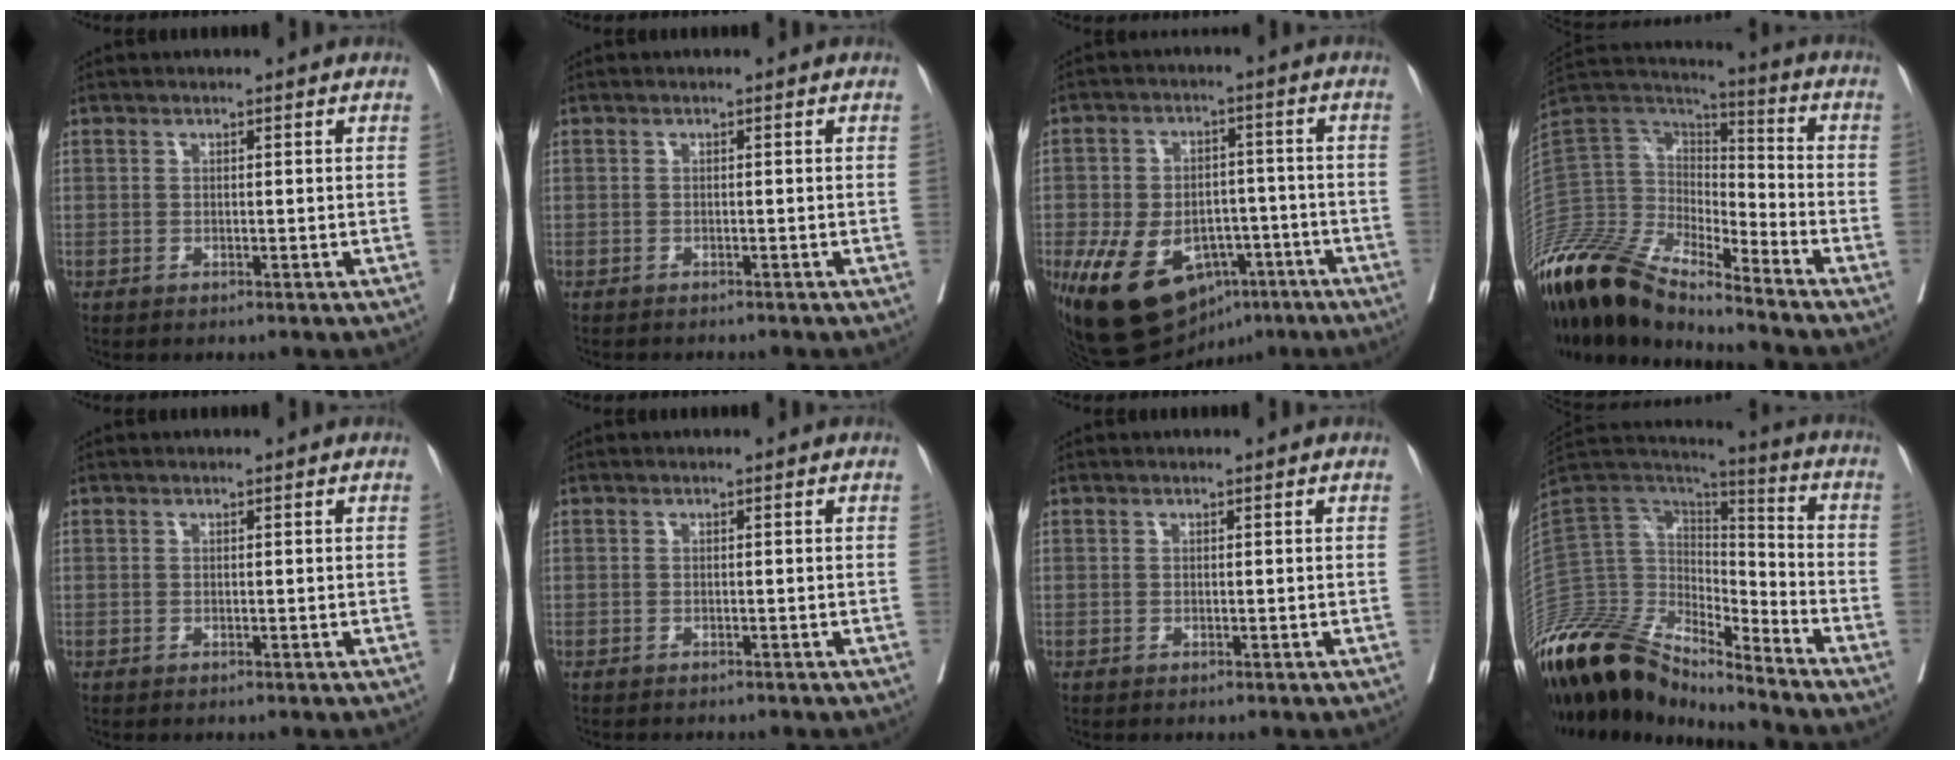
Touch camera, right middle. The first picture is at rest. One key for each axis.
{"total": 2.2, "fx": -2.1, "fy": 0.3, "fz": 0.8, "tx": -0.010, "ty": -0.003, "tz": -0.026}
{"total": 19.0, "fx": -9.4, "fy": 11.4, "fz": 12.0, "tx": -0.252, "ty": 0.002, "tz": -0.135}
{"total": 23.9, "fx": -19.6, "fy": 5.8, "fz": 12.5, "tx": -0.292, "ty": 0.001, "tz": -0.372}
{"total": 0.0}
{"total": 1.8, "fx": -1.7, "fy": 0.3, "fz": 0.7, "tx": -0.010, "ty": -0.003, "tz": -0.020}
{"total": 0.0}
{"total": 23.2, "fx": -19.9, "fy": 6.4, "fz": 10.1, "tx": -0.226, "ty": 0.021, "tz": -0.363}